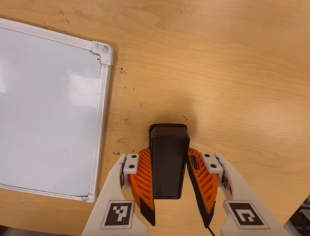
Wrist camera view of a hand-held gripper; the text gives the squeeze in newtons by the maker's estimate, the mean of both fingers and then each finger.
{"total": 5.1, "left": 4.3, "right": 5.8}